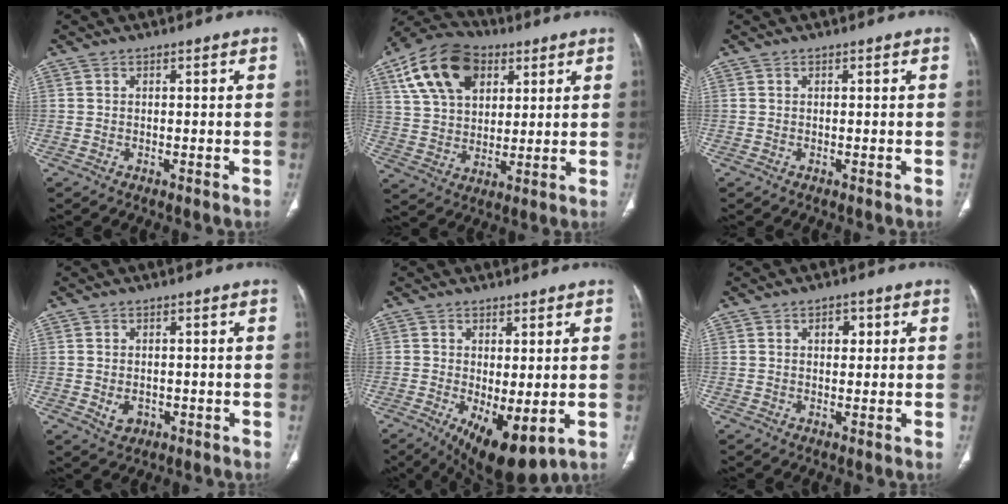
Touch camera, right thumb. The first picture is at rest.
{"total": 17.2, "force": [7.5, 11.1, 10.8], "torque": [-0.180, -0.005, 0.132]}
{"total": 0.0}
{"total": 3.1, "force": [-0.7, 2.4, 1.9], "torque": [-0.025, 0.001, -0.002]}
{"total": 9.9, "force": [-2.4, 4.1, 8.7], "torque": [-0.132, -0.020, -0.023]}
{"total": 2.9, "force": [1.0, 1.9, 2.0], "torque": [-0.017, 0.000, 0.013]}